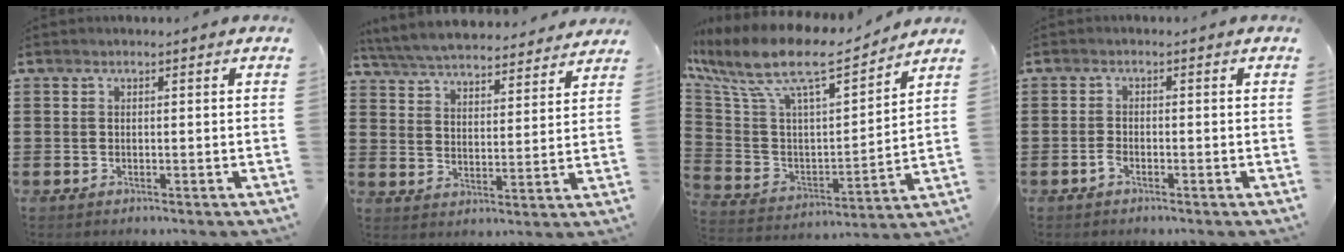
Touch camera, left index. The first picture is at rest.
{"total": 5.9, "force": [5.8, 0.2, 0.9], "torque": [-0.047, -0.036, 0.102]}
{"total": 11.4, "force": [8.7, 2.5, 7.0], "torque": [-0.178, -0.058, 0.143]}
{"total": 1.4, "force": [-1.1, 0.5, 0.8], "torque": [-0.019, -0.002, -0.020]}